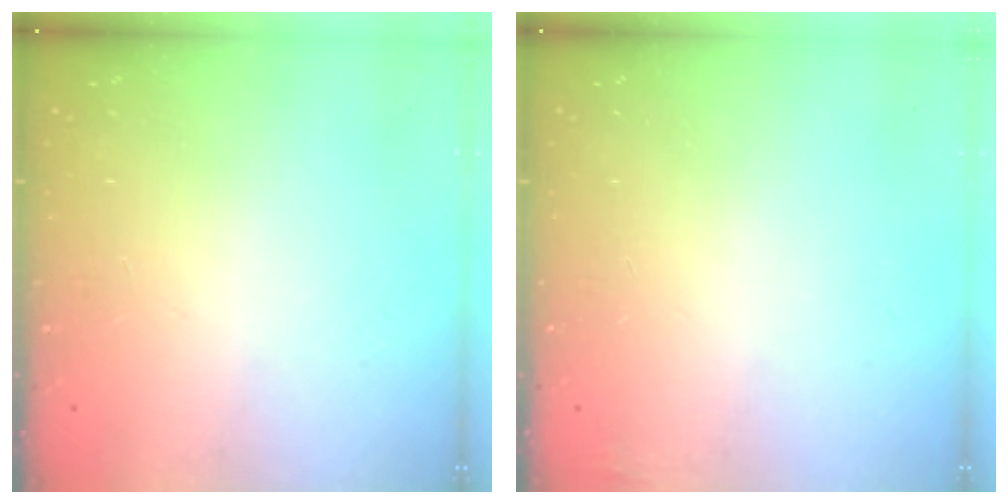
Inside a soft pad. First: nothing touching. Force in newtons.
{"total": 2.8, "press": 2.6, "slide": 0.9}